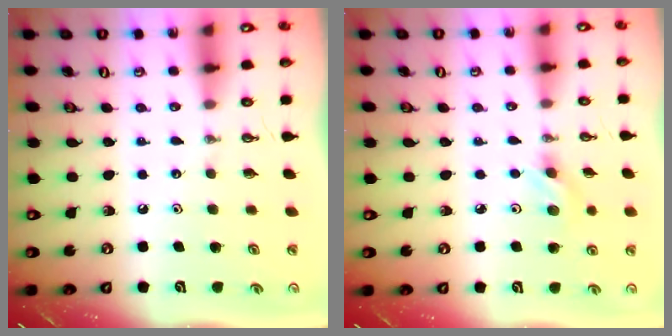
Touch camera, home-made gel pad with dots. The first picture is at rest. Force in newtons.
{"total": 7.9, "press": 5.9, "slide": 5.3}